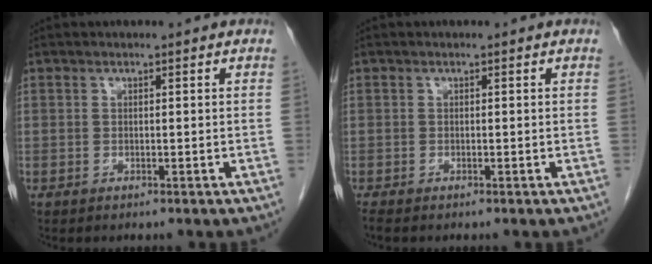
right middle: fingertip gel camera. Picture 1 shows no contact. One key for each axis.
{"total": 0.6, "fx": -0.5, "fy": 0.0, "fz": 0.2, "tx": -0.008, "ty": -0.002, "tz": -0.012}